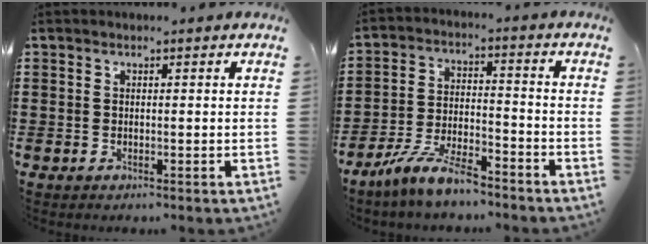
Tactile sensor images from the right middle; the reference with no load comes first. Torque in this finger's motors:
{"motor_torque": [2.14, 0.00, 0.22, 0.13]}